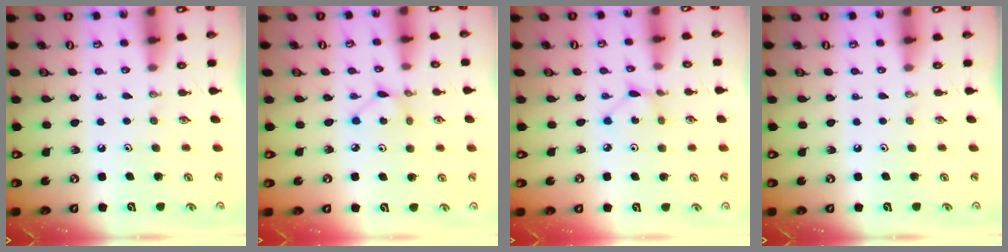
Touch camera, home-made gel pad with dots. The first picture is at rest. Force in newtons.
{"total": 4.0, "press": 4.0, "slide": 0.4}
{"total": 2.8, "press": 2.7, "slide": 0.3}
{"total": 0.0}